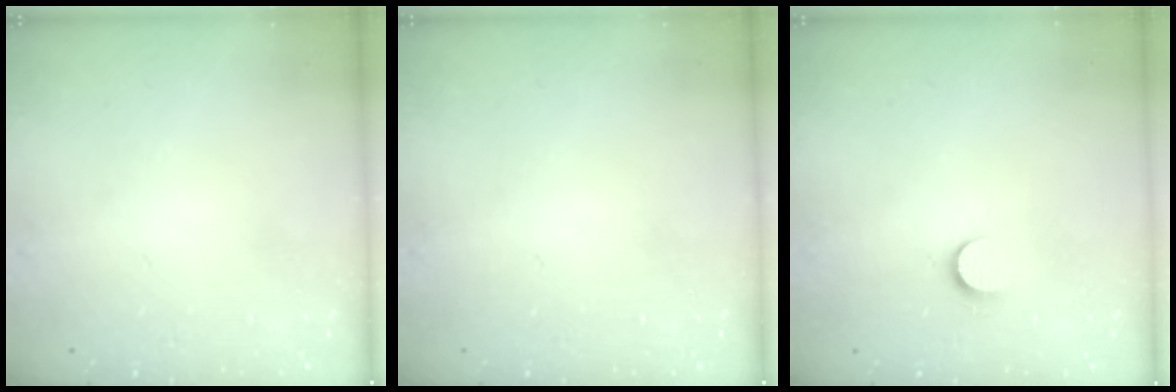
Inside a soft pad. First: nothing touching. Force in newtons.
{"total": 0.0}
{"total": 6.3, "press": 6.3, "slide": 0.5}